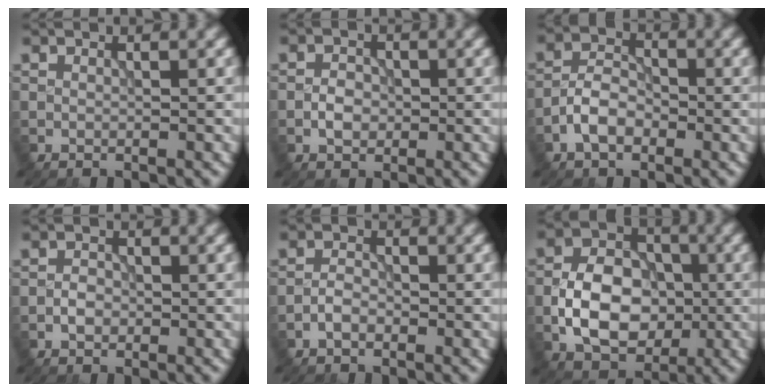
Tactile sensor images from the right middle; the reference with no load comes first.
{"total": 1.9, "force": [-0.5, 1.4, 1.2], "torque": [-0.021, 0.003, -0.013]}
{"total": 3.3, "force": [-1.6, 1.9, 2.2], "torque": [-0.037, 0.009, -0.037]}
{"total": 1.4, "force": [-0.5, 1.0, 0.8], "torque": [-0.014, 0.003, -0.012]}
{"total": 1.5, "force": [-0.9, 0.8, 0.9], "torque": [-0.017, 0.004, -0.021]}
{"total": 7.8, "force": [-1.6, 5.4, 5.4], "torque": [-0.093, 0.007, -0.032]}